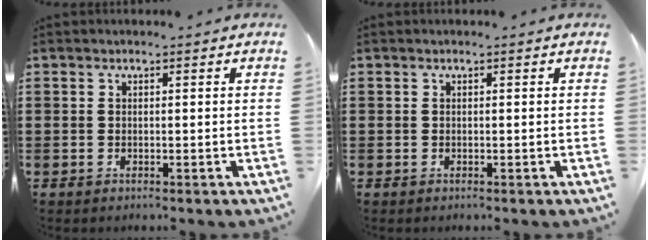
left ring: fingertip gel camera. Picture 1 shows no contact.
{"total": 0.0}